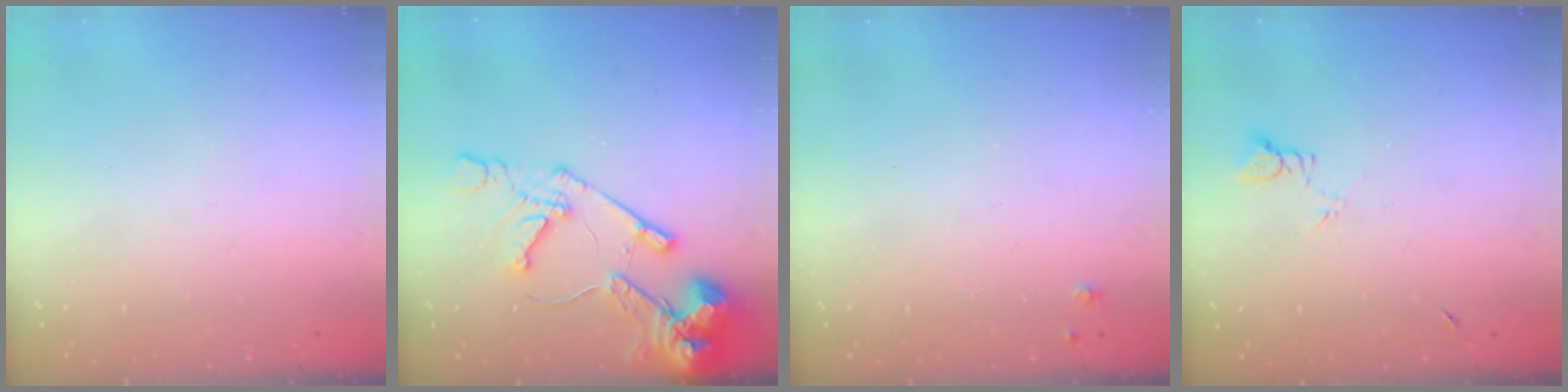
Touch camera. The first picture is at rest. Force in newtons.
{"total": 14.5, "press": 14.4, "slide": 1.8}
{"total": 4.0, "press": 3.9, "slide": 0.5}
{"total": 4.5, "press": 4.4, "slide": 0.6}